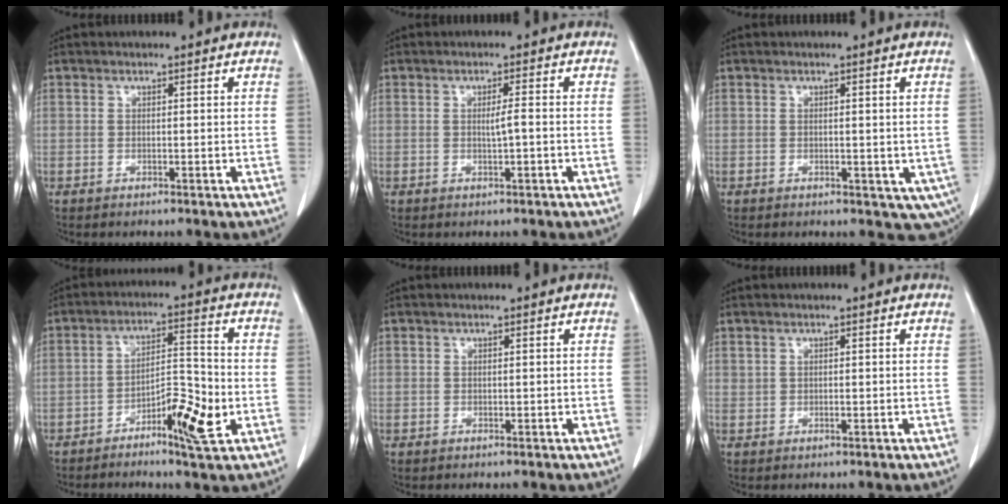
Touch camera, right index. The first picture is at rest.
{"total": 2.0, "force": [-0.3, -0.1, 2.0], "torque": [-0.033, 0.002, -0.005]}
{"total": 5.3, "force": [-0.9, 3.2, 4.2], "torque": [-0.033, -0.008, -0.005]}
{"total": 8.4, "force": [-3.3, 1.6, 7.6], "torque": [-0.121, 0.010, -0.052]}
{"total": 0.0}
{"total": 0.0}